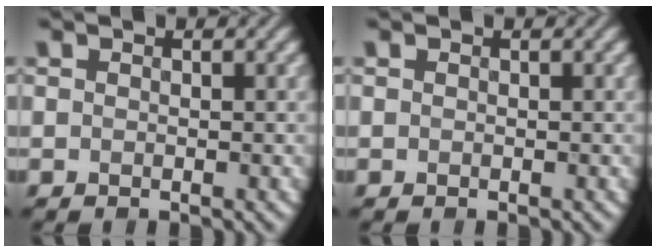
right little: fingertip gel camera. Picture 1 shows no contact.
{"total": 0.0}